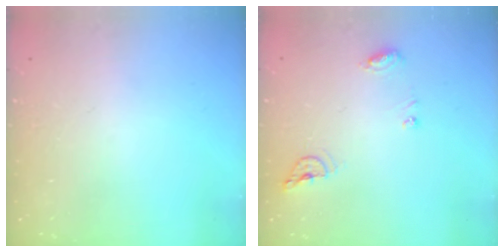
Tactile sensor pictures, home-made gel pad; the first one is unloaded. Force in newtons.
{"total": 7.4, "press": 7.4, "slide": 0.5}